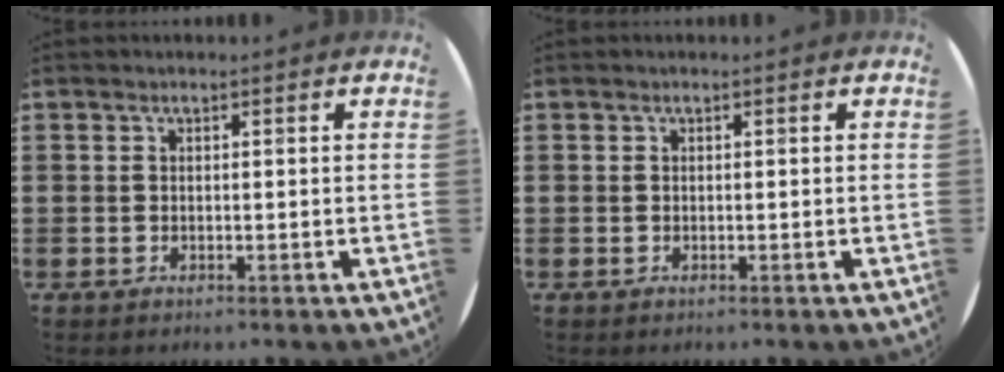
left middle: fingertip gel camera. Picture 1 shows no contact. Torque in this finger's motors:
{"motor_torque": [0.10, -0.04, 0.02, -0.01]}